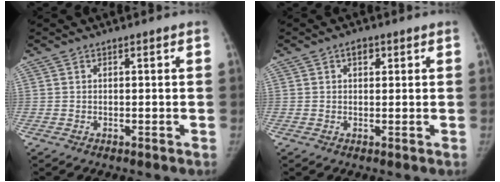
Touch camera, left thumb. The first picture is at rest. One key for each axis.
{"total": 2.3, "fx": 0.9, "fy": 1.5, "fz": 1.4, "tx": -0.011, "ty": 0.000, "tz": 0.010}